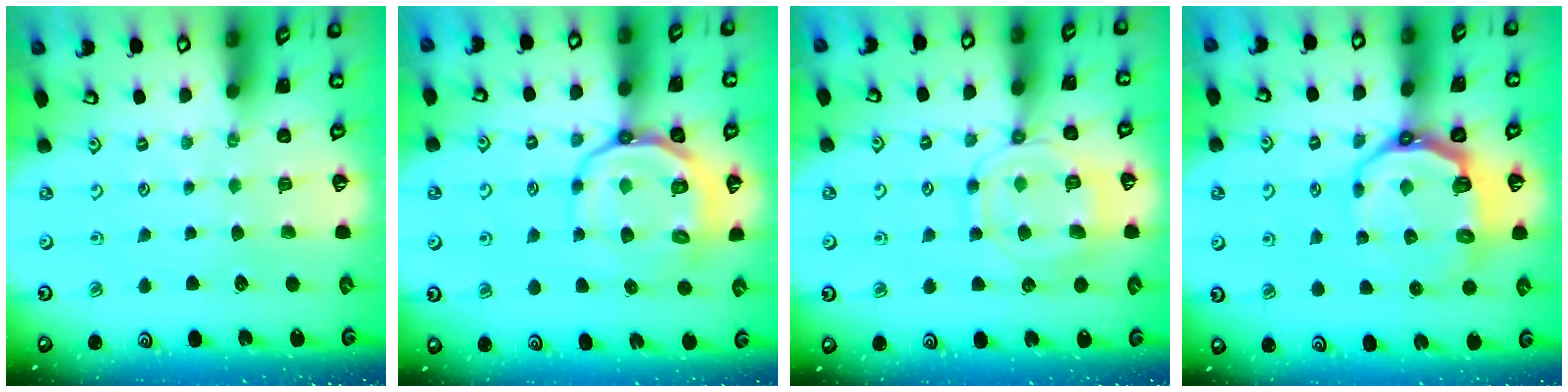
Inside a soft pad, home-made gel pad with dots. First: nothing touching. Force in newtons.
{"total": 12.7, "press": 12.5, "slide": 2.4}
{"total": 12.8, "press": 12.7, "slide": 1.2}
{"total": 9.6, "press": 8.5, "slide": 4.4}